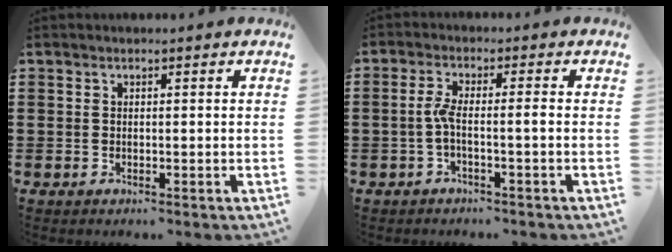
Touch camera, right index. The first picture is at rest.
{"total": 3.0, "force": [-0.9, 0.5, 2.8], "torque": [-0.076, -0.006, -0.025]}